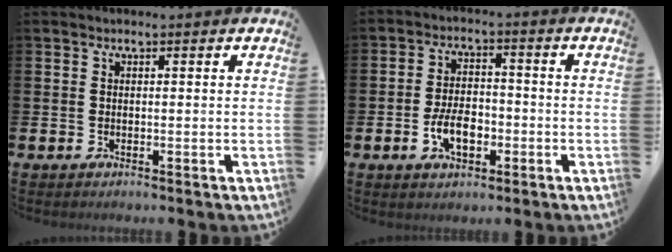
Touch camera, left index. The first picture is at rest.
{"total": 5.3, "force": [-1.7, 3.0, 3.9], "torque": [-0.065, 0.003, -0.034]}